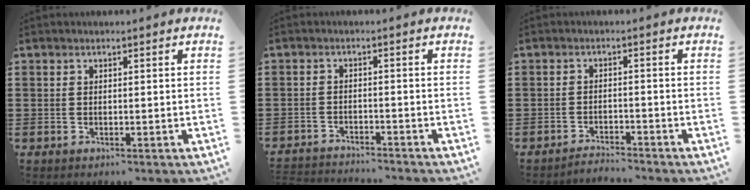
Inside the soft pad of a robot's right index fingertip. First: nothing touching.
{"total": 2.4, "force": [-2.4, -0.1, -0.2], "torque": [-0.003, 0.000, -0.053]}
{"total": 2.2, "force": [-2.2, -0.1, -0.1], "torque": [-0.005, 0.003, -0.047]}